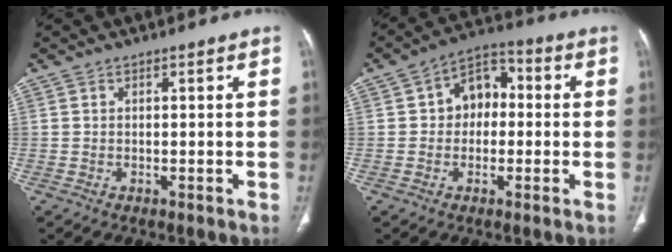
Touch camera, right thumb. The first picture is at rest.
{"total": 8.7, "force": [0.6, 6.4, 5.8], "torque": [-0.054, 0.029, -0.004]}